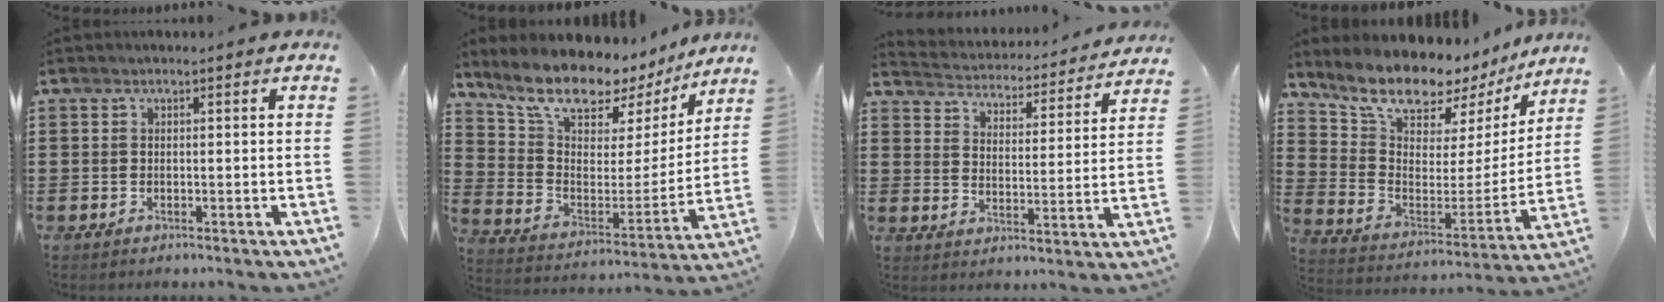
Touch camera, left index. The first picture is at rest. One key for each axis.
{"total": 10.9, "fx": 9.5, "fy": 3.3, "fz": 4.2, "tx": -0.107, "ty": -0.070, "tz": 0.162}
{"total": 3.5, "fx": 3.4, "fy": 0.0, "fz": -0.3, "tx": -0.019, "ty": -0.034, "tz": 0.051}
{"total": 10.4, "fx": 9.4, "fy": 2.9, "fz": 3.4, "tx": -0.092, "ty": -0.076, "tz": 0.160}